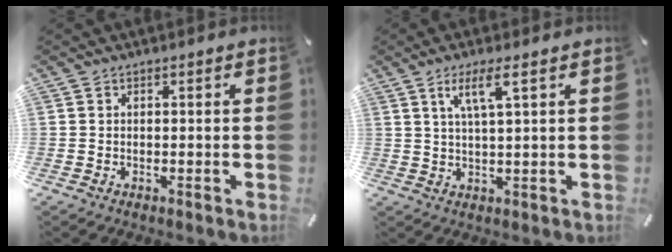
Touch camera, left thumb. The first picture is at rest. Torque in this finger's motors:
{"motor_torque": [1.12, 1.03, 0.77, -0.77, 0.30]}